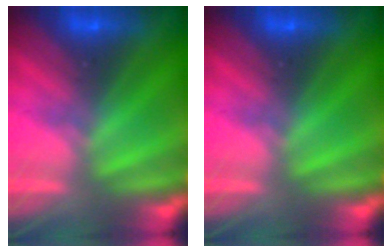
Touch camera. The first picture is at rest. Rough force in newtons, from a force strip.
{"total": 0.0}